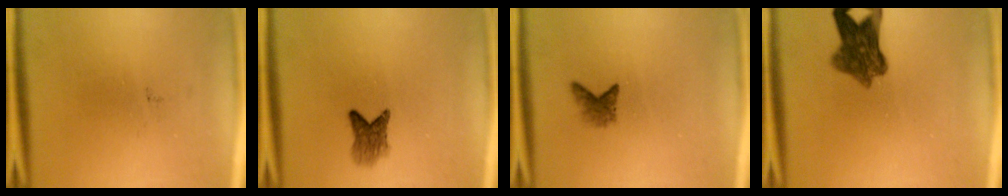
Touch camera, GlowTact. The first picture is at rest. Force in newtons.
{"total": 3.2}
{"total": 1.8}
{"total": 7.4}